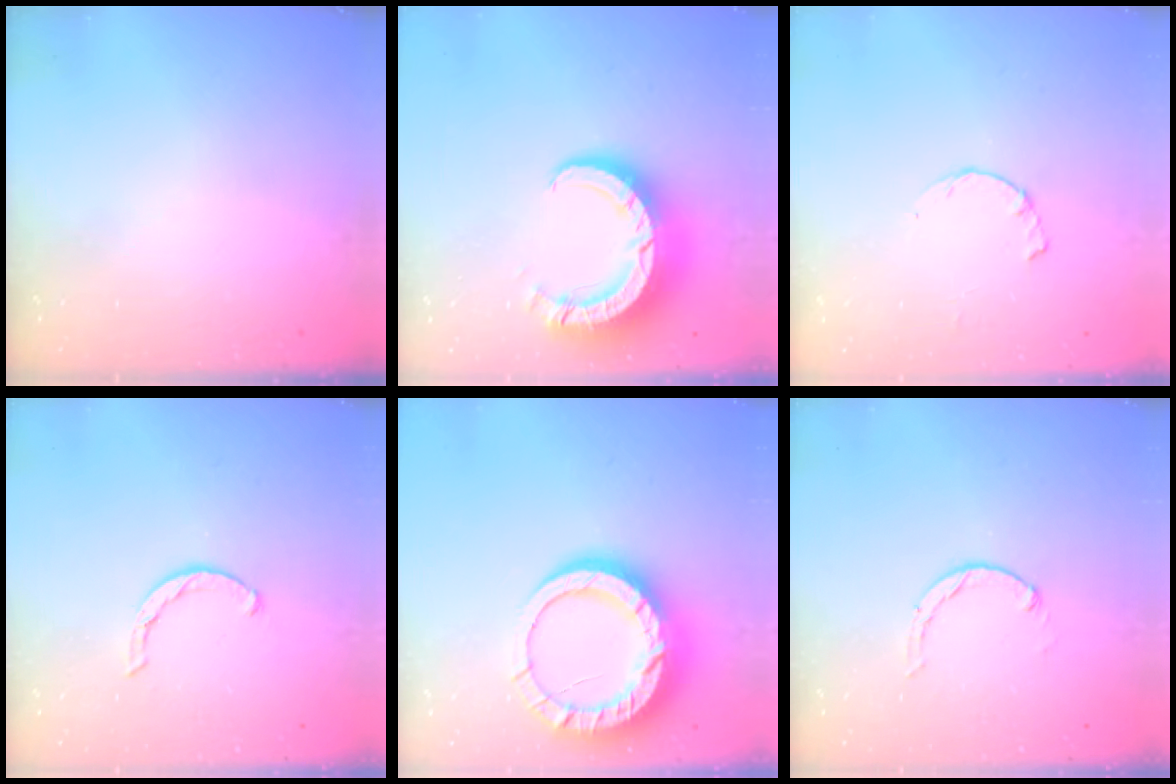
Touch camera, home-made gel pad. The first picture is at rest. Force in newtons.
{"total": 11.5, "press": 11.5, "slide": 1.1}
{"total": 1.2, "press": 1.1, "slide": 0.3}
{"total": 3.5, "press": 3.5, "slide": 0.3}
{"total": 17.9, "press": 17.9, "slide": 1.4}
{"total": 0.8, "press": 0.8, "slide": 0.2}